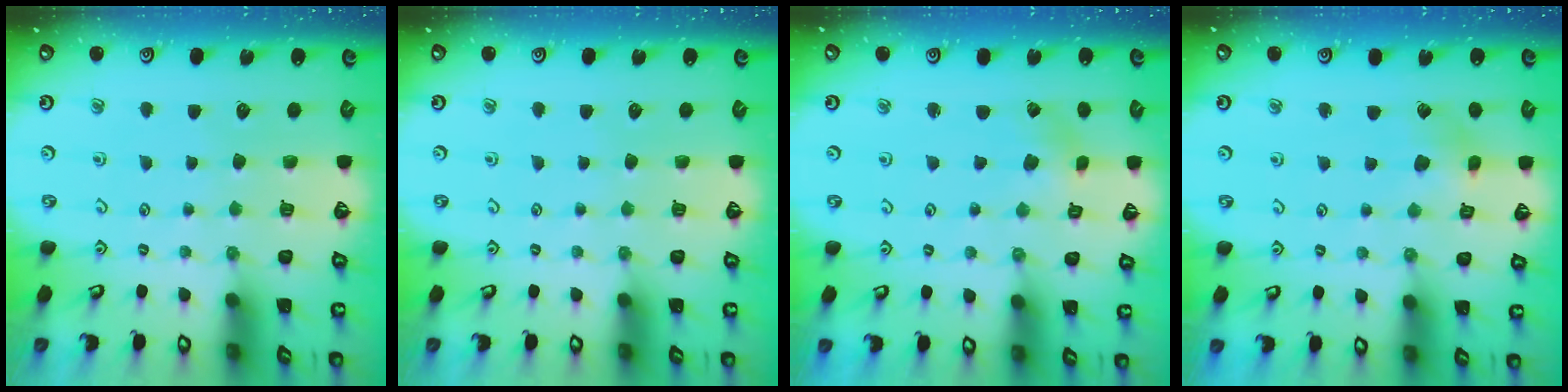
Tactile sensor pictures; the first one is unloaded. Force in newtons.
{"total": 0.0}
{"total": 0.7, "press": 0.7, "slide": 0.2}
{"total": 3.7, "press": 3.7, "slide": 0.5}